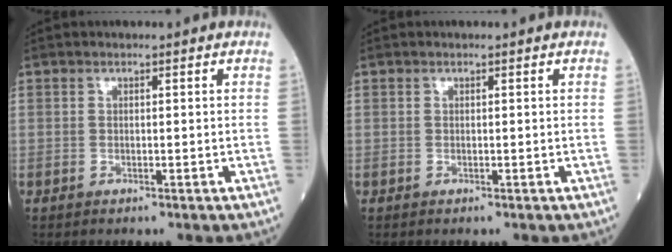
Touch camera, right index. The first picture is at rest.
{"total": 0.0}